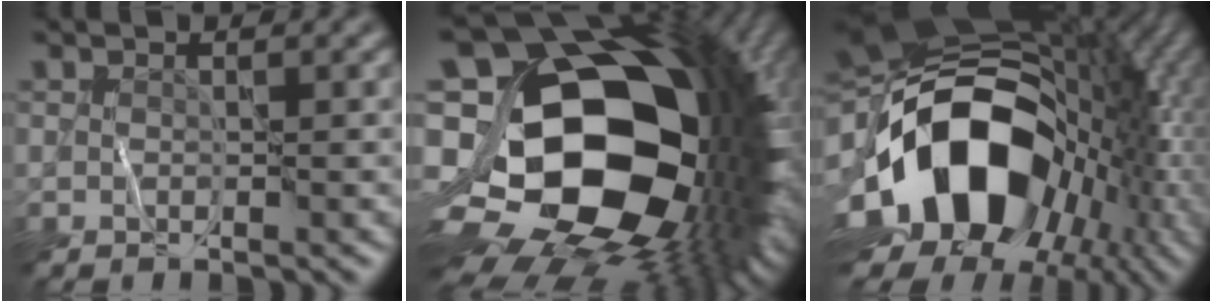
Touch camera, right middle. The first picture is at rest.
{"total": 22.0, "force": [-1.5, 16.2, 14.8], "torque": [-0.273, -0.013, -0.024]}
{"total": 19.7, "force": [-3.1, 13.8, 13.7], "torque": [-0.258, -0.014, -0.049]}